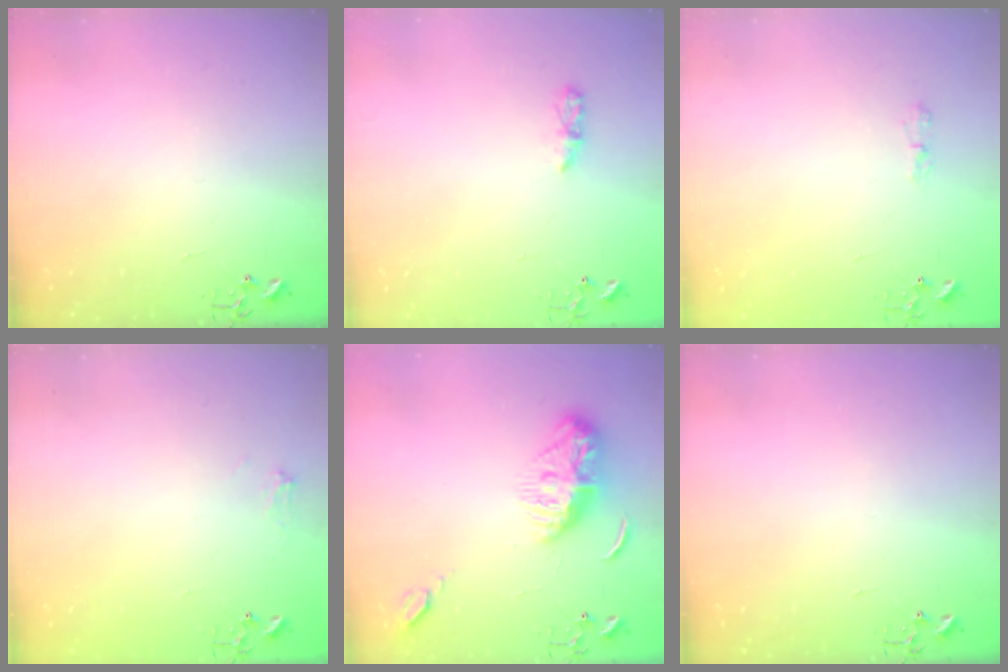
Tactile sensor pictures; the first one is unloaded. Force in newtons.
{"total": 5.0, "press": 4.9, "slide": 0.5}
{"total": 3.1, "press": 3.1, "slide": 0.6}
{"total": 5.3, "press": 5.3, "slide": 0.6}
{"total": 11.3, "press": 11.3, "slide": 0.3}
{"total": 0.0}